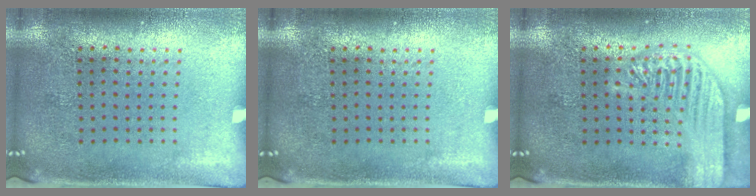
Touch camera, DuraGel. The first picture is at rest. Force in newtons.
{"total": 0.0}
{"total": 2.4, "press": 2.4, "slide": 0.3}